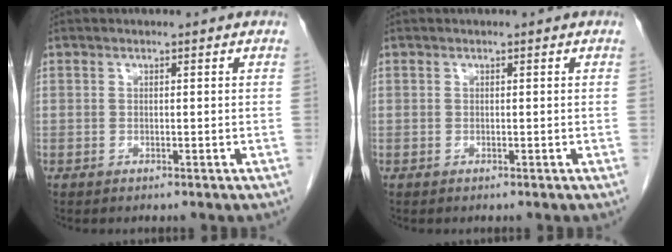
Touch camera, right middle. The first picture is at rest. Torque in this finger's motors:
{"motor_torque": [-0.01, 0.00, 0.00, 0.00]}